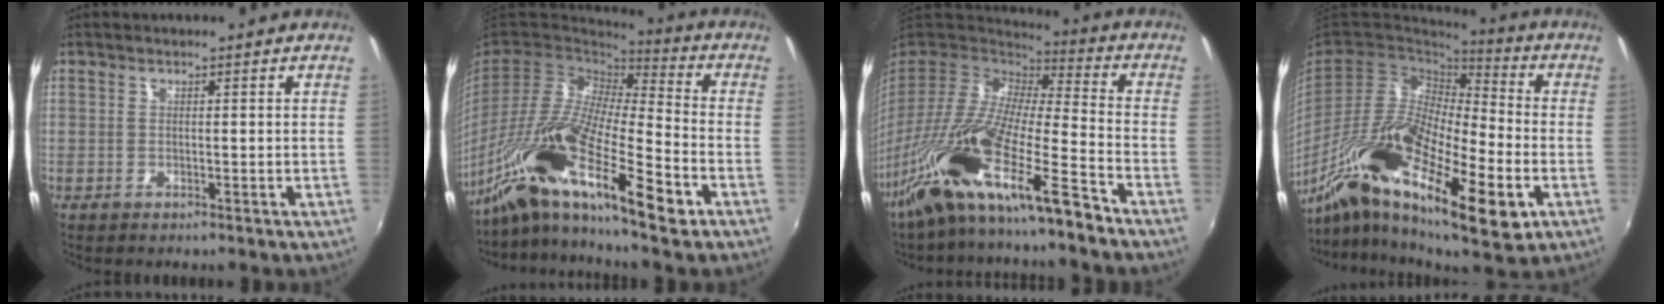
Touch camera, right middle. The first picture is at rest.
{"total": 21.8, "force": [-12.8, 3.6, 17.3], "torque": [-0.320, -0.024, -0.254]}
{"total": 21.5, "force": [-14.8, 3.0, 15.3], "torque": [-0.283, -0.023, -0.289]}
{"total": 27.5, "force": [-11.8, 9.2, 23.0], "torque": [-0.411, -0.044, -0.221]}